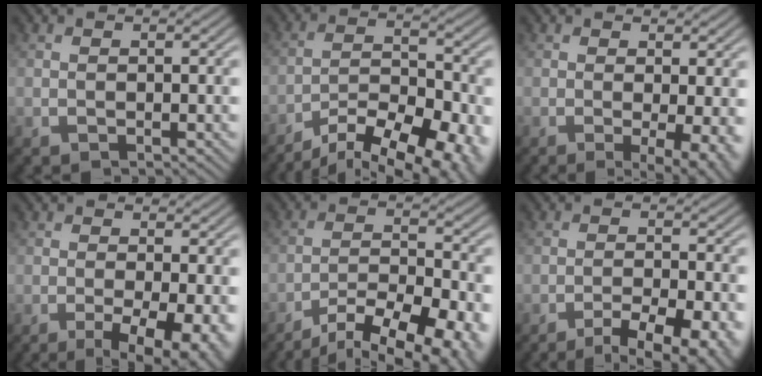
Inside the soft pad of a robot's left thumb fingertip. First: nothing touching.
{"total": 13.9, "force": [-10.7, 4.9, 7.6], "torque": [-0.131, -0.033, -0.152]}
{"total": 4.4, "force": [-0.4, 1.0, 4.3], "torque": [-0.068, -0.011, -0.005]}
{"total": 6.5, "force": [-1.9, 1.7, 5.9], "torque": [-0.092, -0.010, -0.025]}
{"total": 13.0, "force": [-9.7, 3.9, 7.8], "torque": [-0.140, -0.029, -0.133]}
{"total": 8.1, "force": [-5.7, 1.7, 5.5], "torque": [-0.089, -0.010, -0.074]}